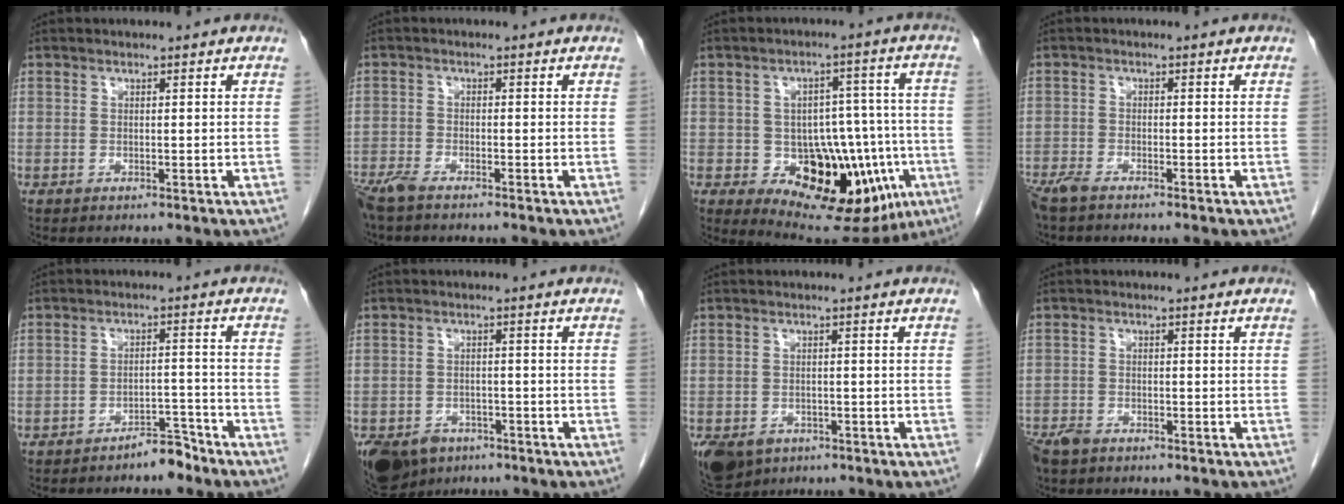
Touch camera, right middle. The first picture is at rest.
{"total": 4.7, "force": [-4.0, 0.6, 2.4], "torque": [-0.045, -0.011, -0.071]}
{"total": 18.0, "force": [-6.0, 9.1, 14.3], "torque": [-0.172, 0.021, -0.062]}
{"total": 4.0, "force": [-3.4, 0.5, 2.0], "torque": [-0.038, -0.008, -0.059]}
{"total": 3.8, "force": [-3.4, 0.8, 1.3], "torque": [-0.016, 0.001, -0.056]}
{"total": 10.3, "force": [-6.5, 6.9, 3.8], "torque": [-0.097, -0.011, -0.095]}
{"total": 9.1, "force": [-5.0, 6.7, 3.7], "torque": [-0.096, -0.009, -0.071]}
{"total": 4.6, "force": [-3.7, 1.9, 1.9], "torque": [-0.039, -0.006, -0.060]}